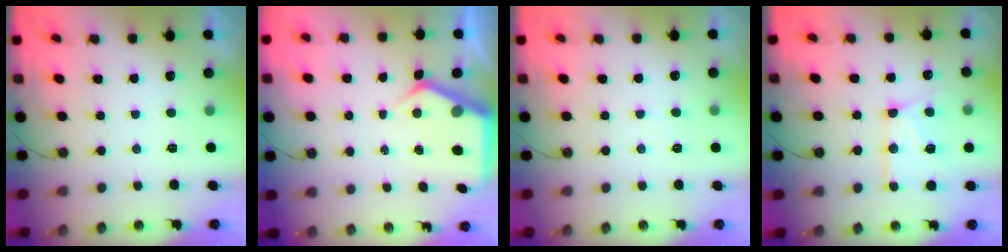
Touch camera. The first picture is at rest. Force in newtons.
{"total": 5.8, "press": 5.8, "slide": 0.6}
{"total": 6.7, "press": 6.7, "slide": 0.7}
{"total": 15.5, "press": 15.5, "slide": 1.2}